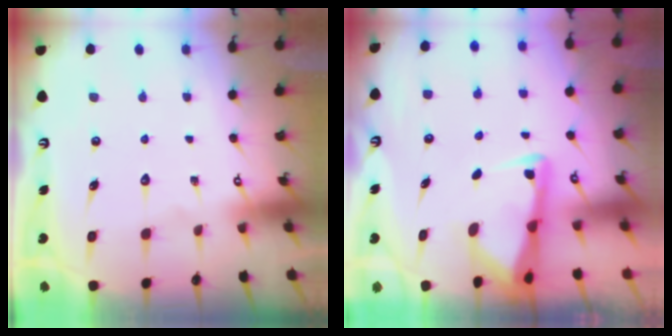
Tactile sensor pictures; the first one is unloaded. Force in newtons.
{"total": 2.9, "press": 2.8, "slide": 0.4}